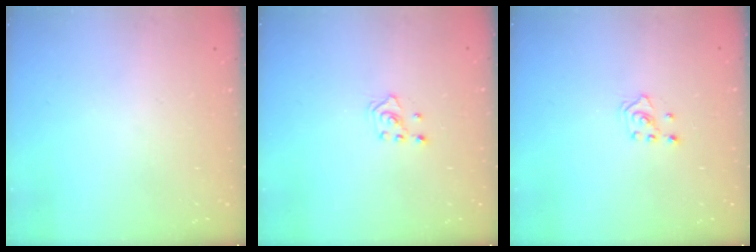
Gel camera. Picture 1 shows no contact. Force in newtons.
{"total": 2.0, "press": 1.8, "slide": 0.9}
{"total": 2.0, "press": 1.8, "slide": 0.9}